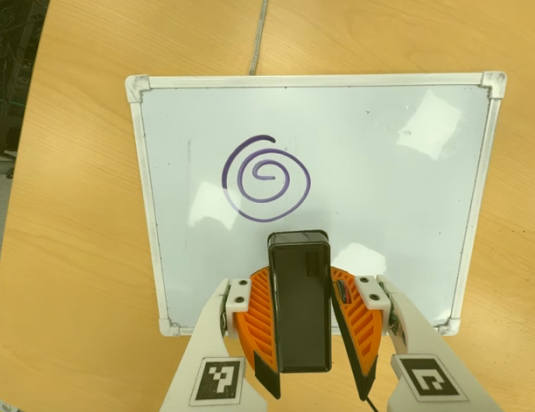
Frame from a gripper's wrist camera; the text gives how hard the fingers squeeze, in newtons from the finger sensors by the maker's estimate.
{"total": 5.7, "left": 5.2, "right": 6.3}